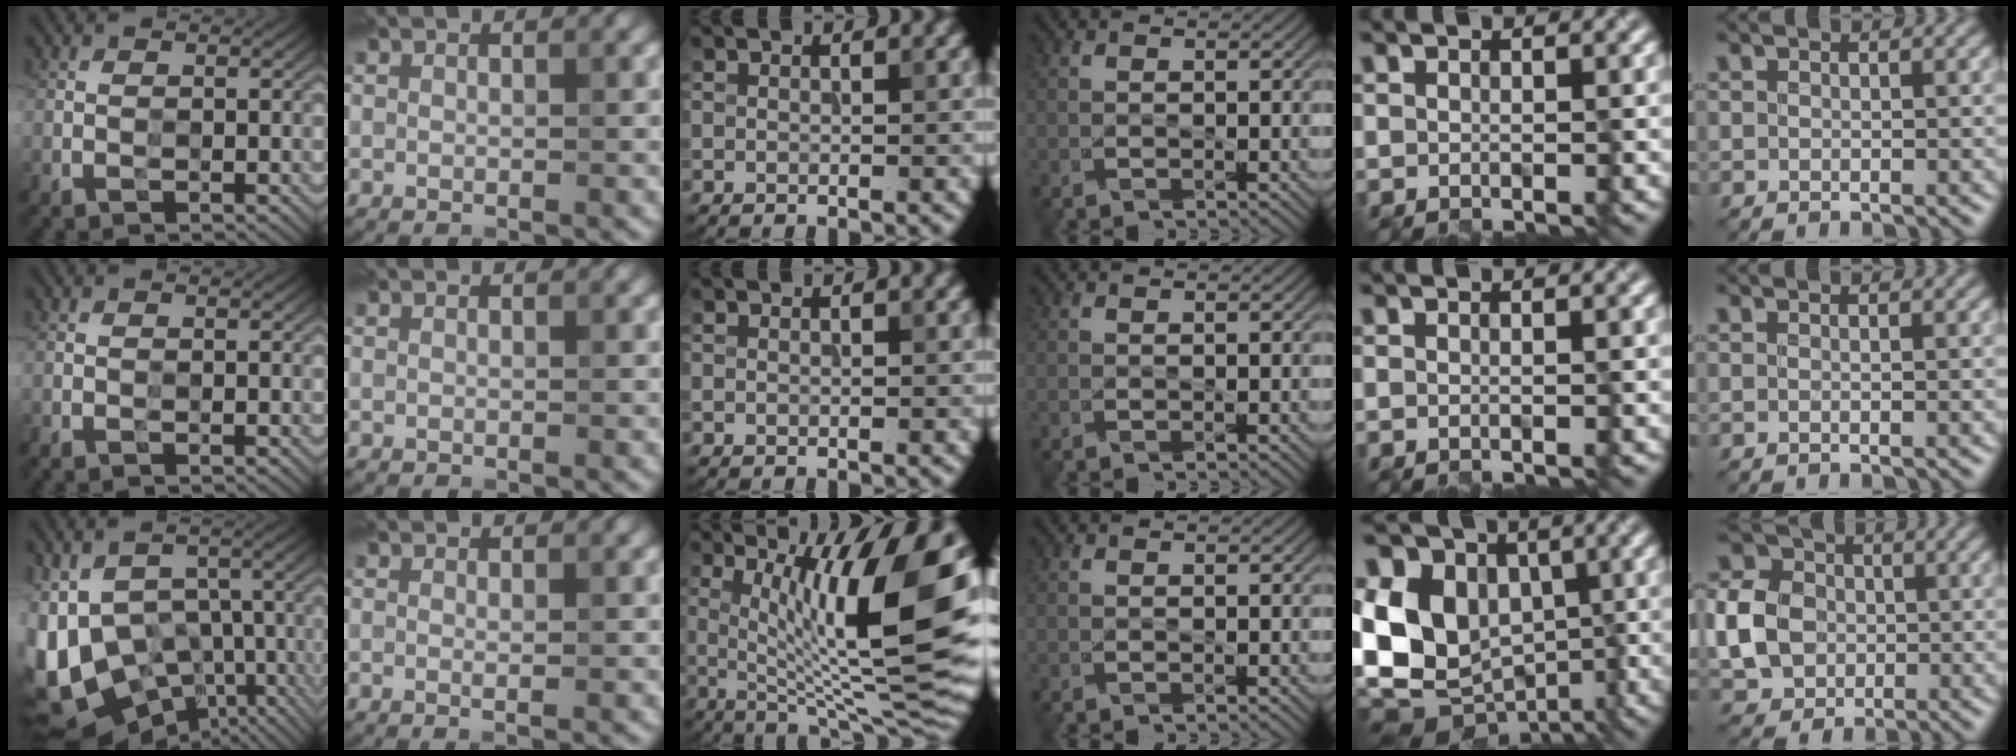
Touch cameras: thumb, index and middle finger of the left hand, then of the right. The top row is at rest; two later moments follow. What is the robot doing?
{"motion": "wipe", "object": "plastic plate"}